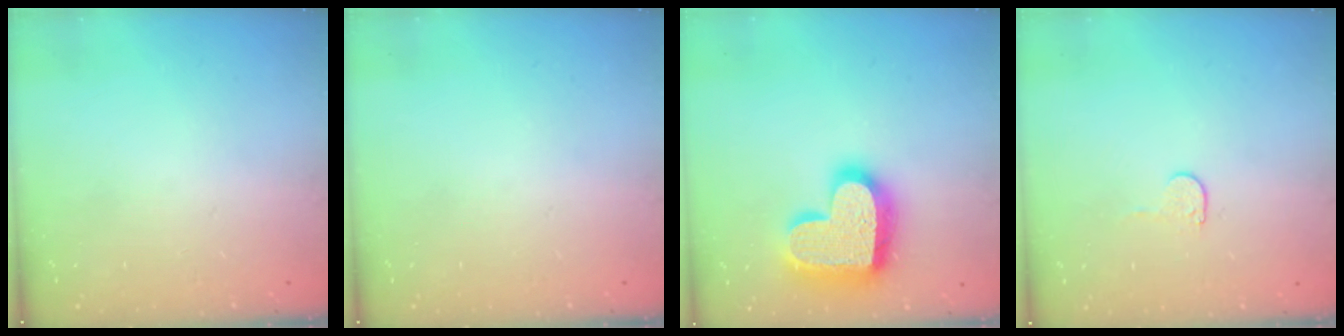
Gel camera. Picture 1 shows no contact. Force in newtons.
{"total": 0.0}
{"total": 20.8, "press": 20.7, "slide": 1.5}
{"total": 4.0, "press": 4.0, "slide": 0.3}